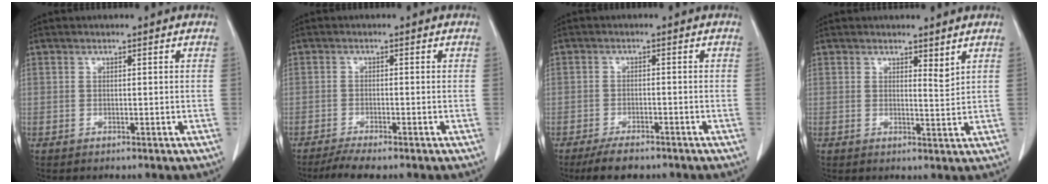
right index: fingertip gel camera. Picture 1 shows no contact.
{"total": 3.6, "force": [-3.0, 0.0, 2.0], "torque": [-0.035, -0.008, -0.054]}
{"total": 4.6, "force": [-3.7, 1.8, 2.1], "torque": [-0.037, -0.004, -0.060]}
{"total": 2.0, "force": [1.6, 0.4, 1.1], "torque": [-0.020, -0.011, 0.028]}